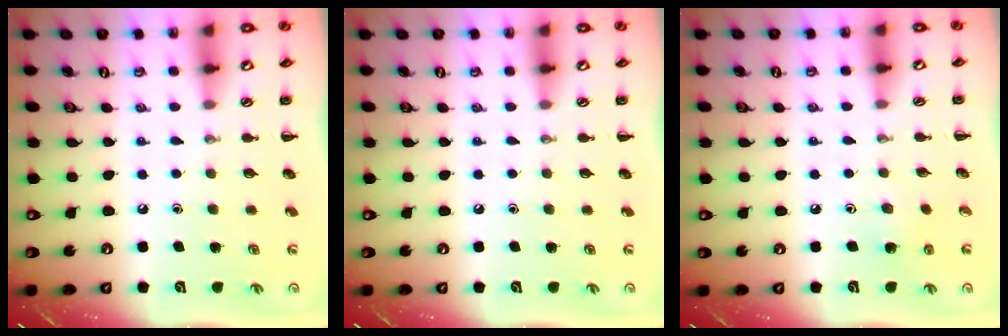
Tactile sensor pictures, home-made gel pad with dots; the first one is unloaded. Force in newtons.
{"total": 0.0}
{"total": 3.1, "press": 2.9, "slide": 1.0}